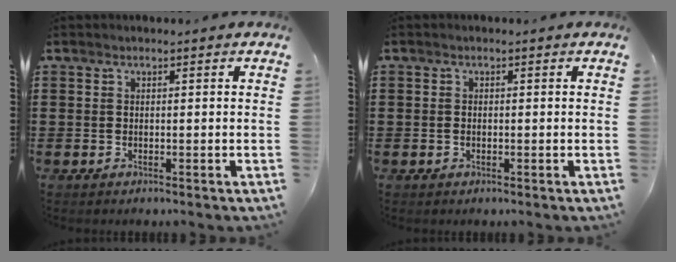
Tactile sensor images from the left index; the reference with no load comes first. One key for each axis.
{"total": 0.8, "fx": -0.2, "fy": 0.5, "fz": 0.6, "tx": -0.013, "ty": 0.002, "tz": -0.005}